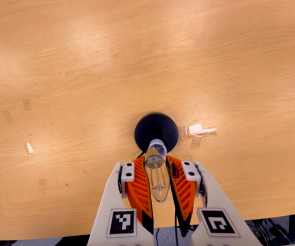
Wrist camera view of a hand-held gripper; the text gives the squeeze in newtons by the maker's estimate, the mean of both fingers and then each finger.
{"total": 22.0, "left": 23.1, "right": 20.8}